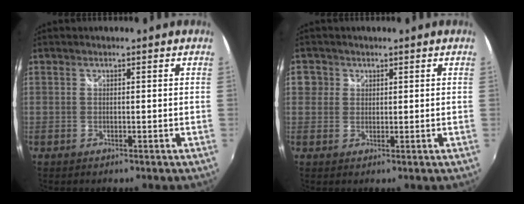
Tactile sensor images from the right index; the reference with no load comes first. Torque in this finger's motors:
{"motor_torque": [0.00, 0.00, 0.01, 0.00]}